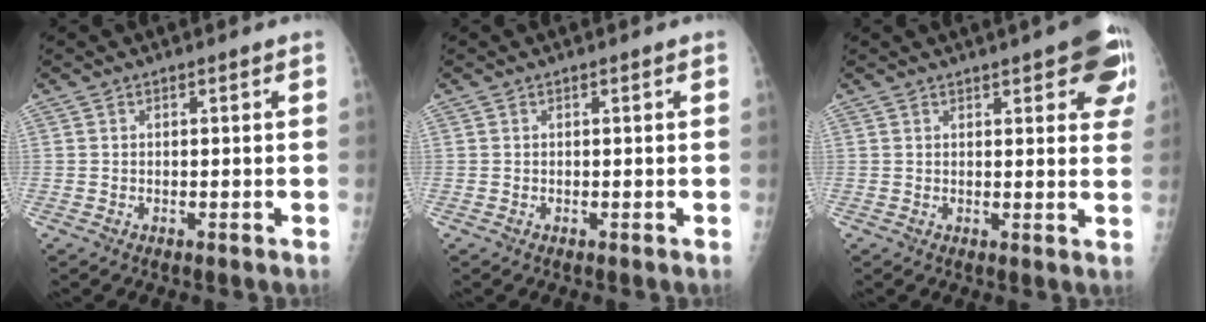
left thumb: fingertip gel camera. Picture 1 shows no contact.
{"total": 0.0}
{"total": 11.6, "force": [5.8, 3.7, 9.3], "torque": [-0.080, -0.015, 0.063]}